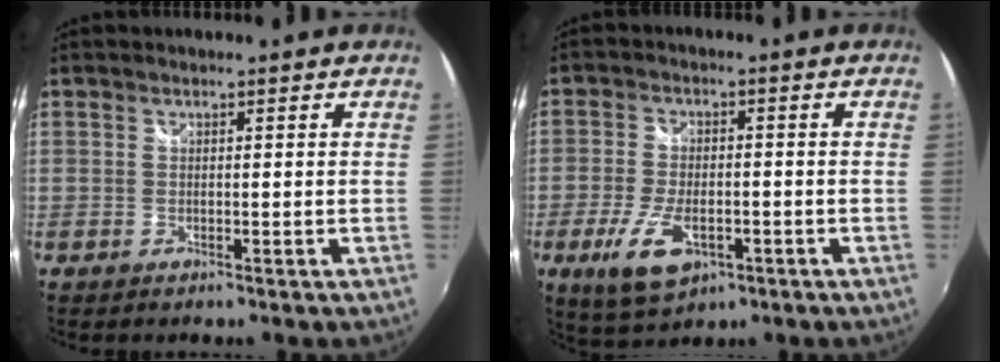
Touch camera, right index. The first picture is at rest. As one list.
[{"total": 10.0, "force": [-4.2, 4.9, 7.6], "torque": [-0.167, -0.016, -0.071]}]